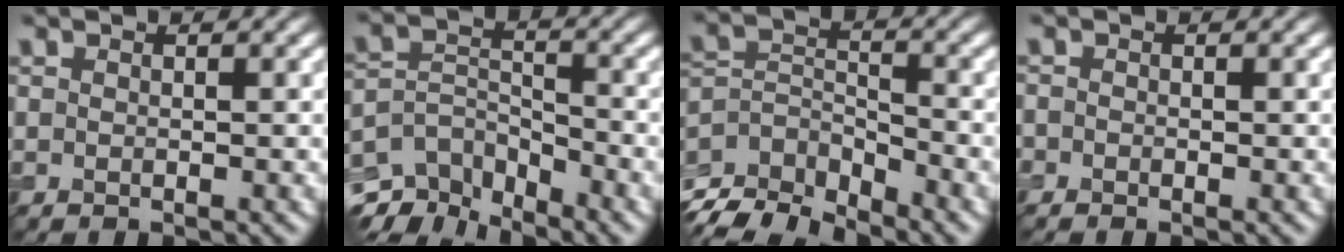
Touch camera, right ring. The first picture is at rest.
{"total": 6.3, "force": [-4.9, 2.7, 2.9], "torque": [-0.053, -0.011, -0.098]}
{"total": 6.3, "force": [-5.2, 2.5, 2.5], "torque": [-0.044, -0.012, -0.105]}
{"total": 0.6, "force": [-0.5, 0.3, 0.1], "torque": [0.003, -0.003, -0.012]}